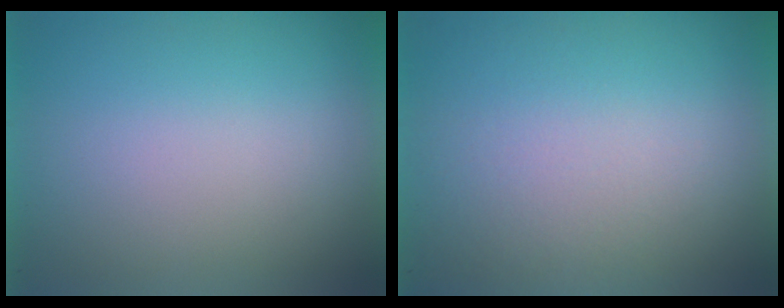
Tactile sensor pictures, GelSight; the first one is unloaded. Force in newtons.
{"total": 2.6}